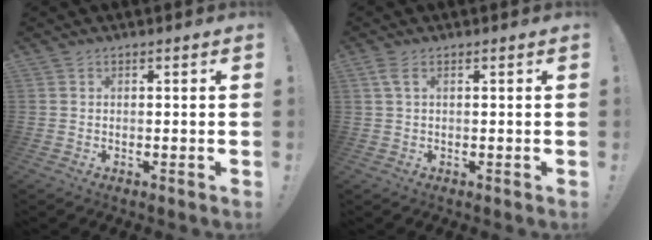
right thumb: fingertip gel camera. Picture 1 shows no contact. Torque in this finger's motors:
{"motor_torque": [0.01, 0.02, 0.37, -0.03, -0.02]}